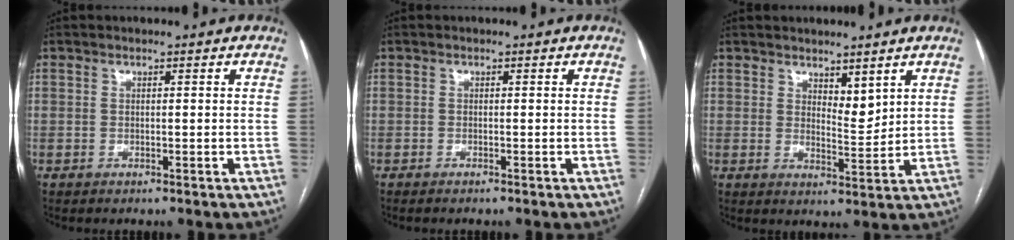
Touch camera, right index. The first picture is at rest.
{"total": 0.9, "force": [-0.8, 0.0, 0.5], "torque": [-0.009, -0.002, -0.011]}
{"total": 3.7, "force": [2.7, 1.4, 2.1], "torque": [-0.034, -0.012, 0.053]}